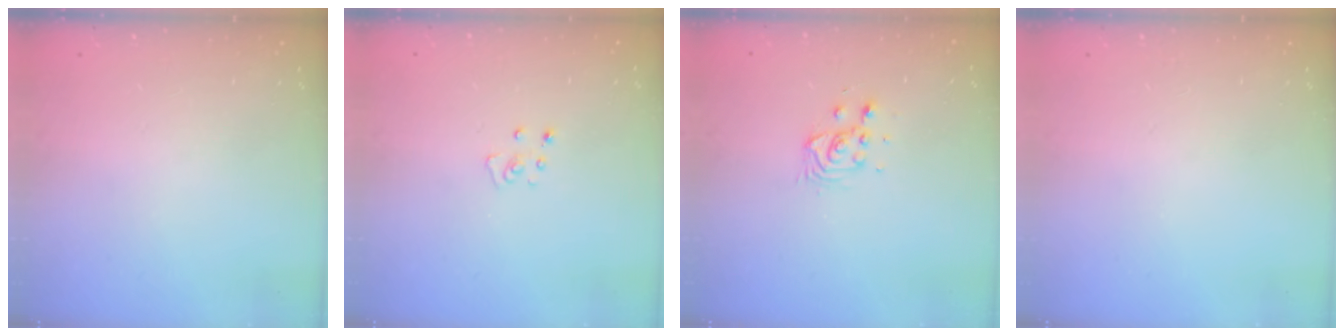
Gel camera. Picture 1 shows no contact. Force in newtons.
{"total": 3.1, "press": 3.1, "slide": 0.2}
{"total": 3.9, "press": 3.8, "slide": 0.6}
{"total": 0.0}